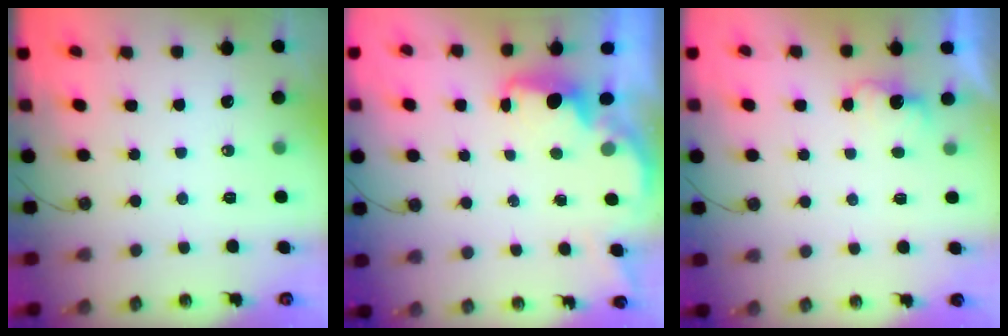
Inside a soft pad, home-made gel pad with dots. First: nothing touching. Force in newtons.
{"total": 2.1, "press": 2.0, "slide": 0.7}
{"total": 2.6, "press": 2.5, "slide": 0.9}